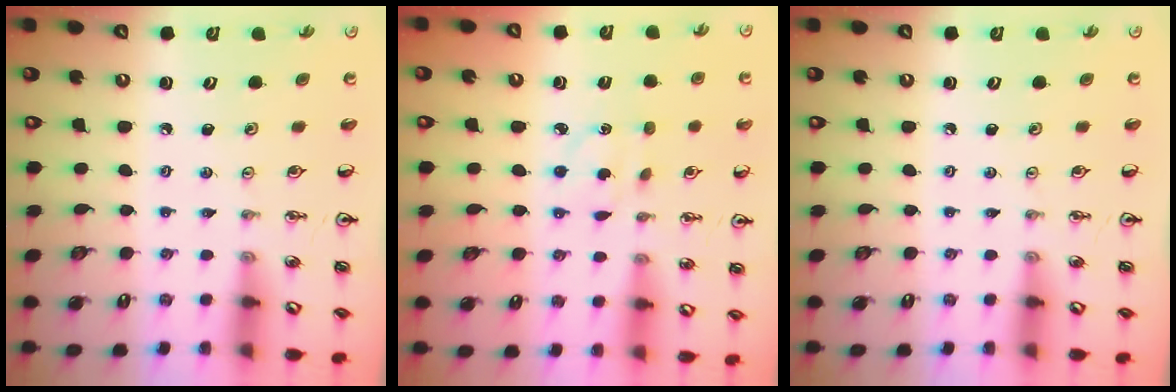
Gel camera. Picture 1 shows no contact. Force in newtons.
{"total": 3.1, "press": 3.1, "slide": 0.7}
{"total": 0.0}